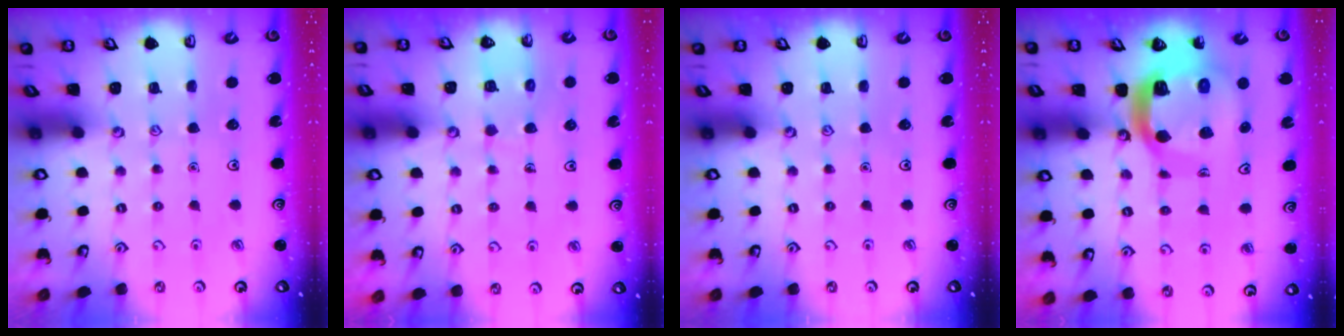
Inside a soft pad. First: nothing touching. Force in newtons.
{"total": 6.4, "press": 6.4, "slide": 0.5}
{"total": 0.0}
{"total": 14.8, "press": 14.6, "slide": 1.8}